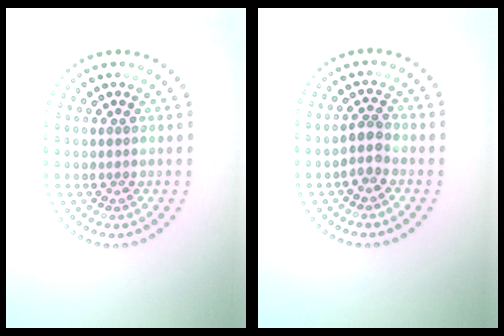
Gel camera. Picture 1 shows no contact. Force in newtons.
{"total": 1.9, "press": 1.6, "slide": 1.0}